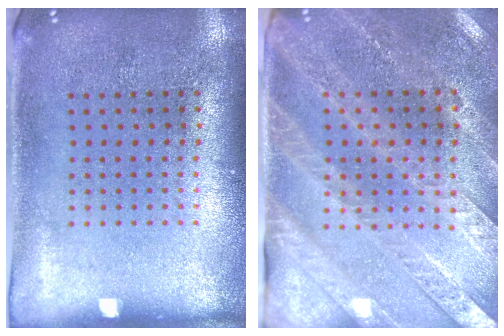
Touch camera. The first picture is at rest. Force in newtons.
{"total": 2.8, "press": 2.6, "slide": 1.0}